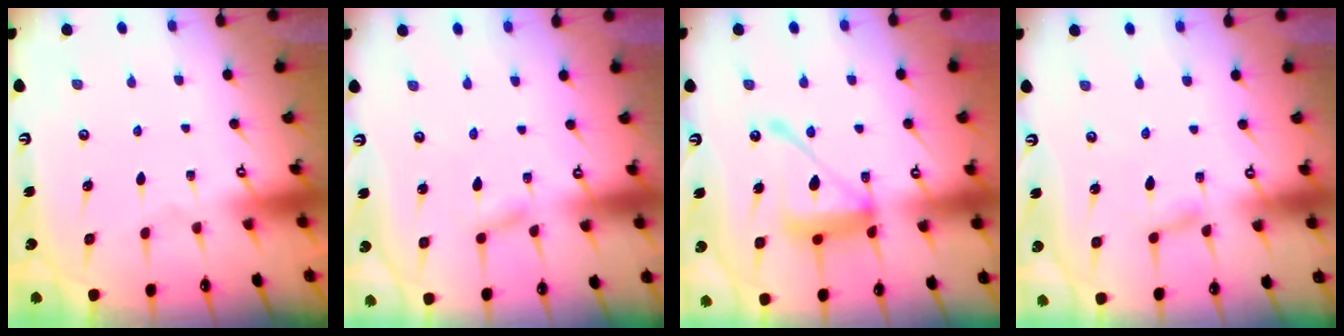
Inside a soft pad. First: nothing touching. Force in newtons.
{"total": 1.7, "press": 1.7, "slide": 0.2}
{"total": 15.5, "press": 15.5, "slide": 1.5}
{"total": 2.1, "press": 2.1, "slide": 0.3}